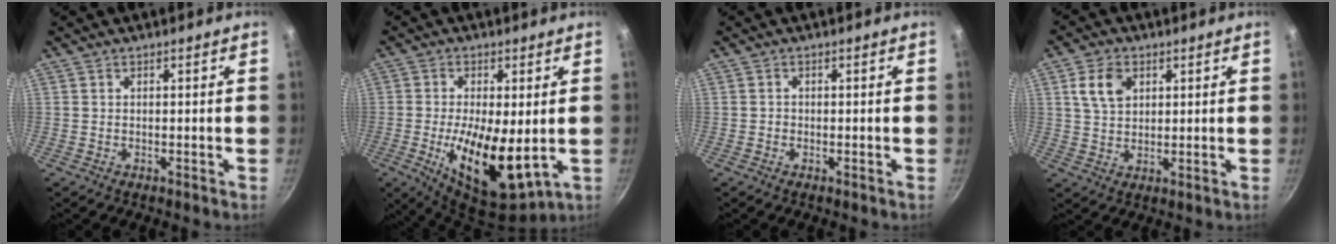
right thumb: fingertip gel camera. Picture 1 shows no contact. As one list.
[{"total": 14.3, "force": [-1.6, 6.1, 12.8], "torque": [-0.215, -0.010, -0.017]}, {"total": 0.6, "force": [-0.2, 0.5, 0.1], "torque": [0.001, 0.002, -0.006]}, {"total": 6.7, "force": [2.5, 4.6, 4.2], "torque": [-0.065, -0.003, 0.046]}]